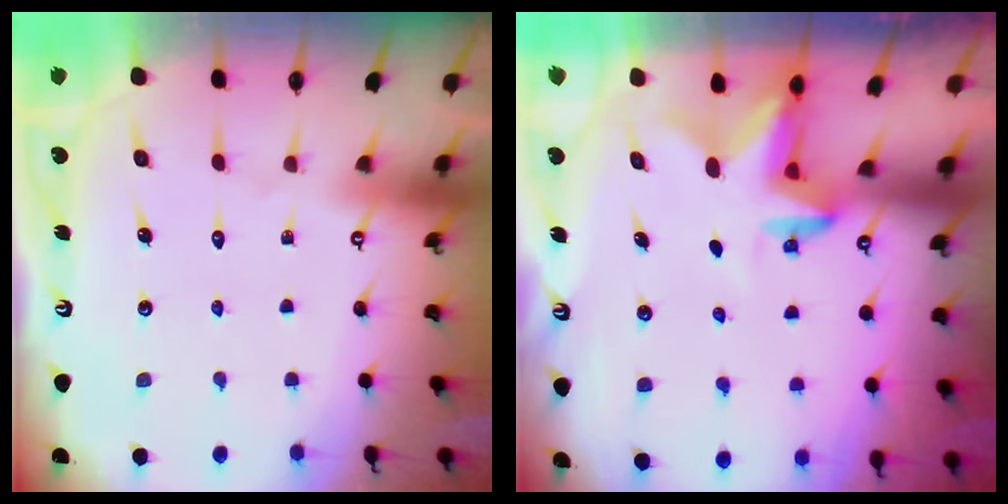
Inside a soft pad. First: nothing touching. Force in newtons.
{"total": 2.8, "press": 2.7, "slide": 0.5}